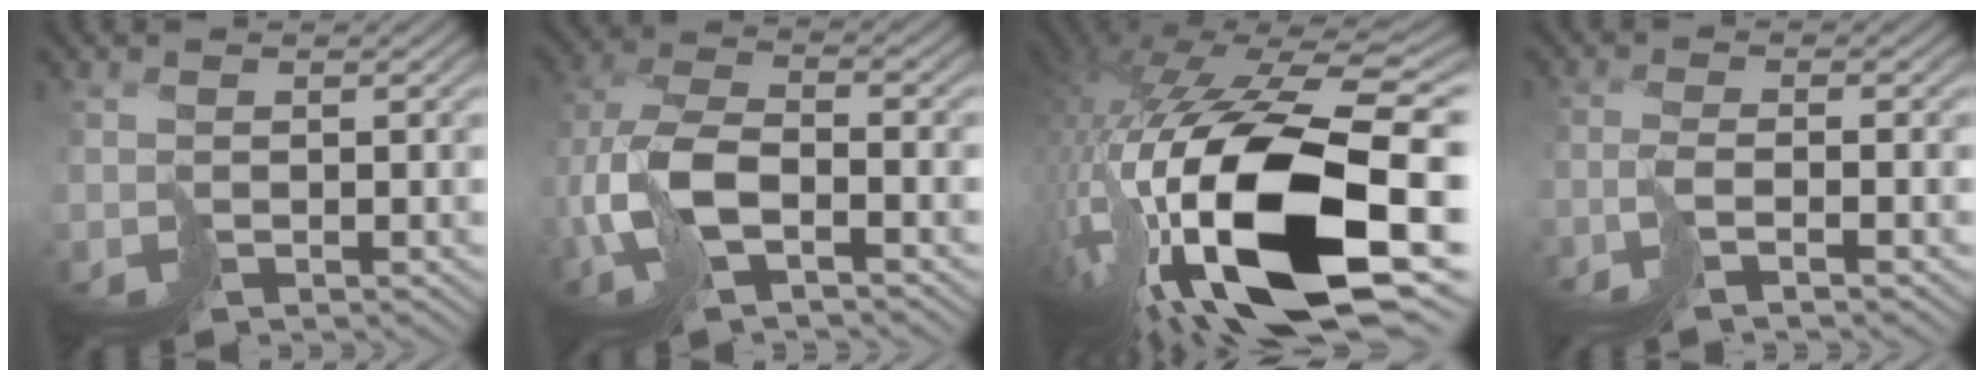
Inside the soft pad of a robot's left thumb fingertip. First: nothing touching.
{"total": 9.2, "force": [-2.7, 4.3, 7.7], "torque": [-0.182, -0.005, -0.064]}
{"total": 20.7, "force": [-3.8, 10.6, 17.4], "torque": [-0.383, -0.071, -0.049]}
{"total": 2.4, "force": [-1.4, -0.2, 2.0], "torque": [-0.025, 0.006, -0.042]}